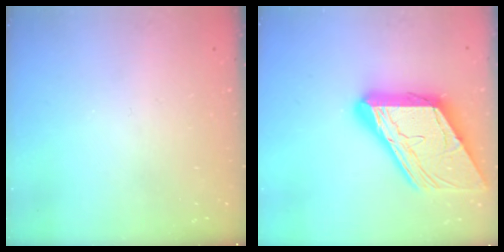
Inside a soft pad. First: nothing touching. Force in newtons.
{"total": 23.0, "press": 22.9, "slide": 2.4}